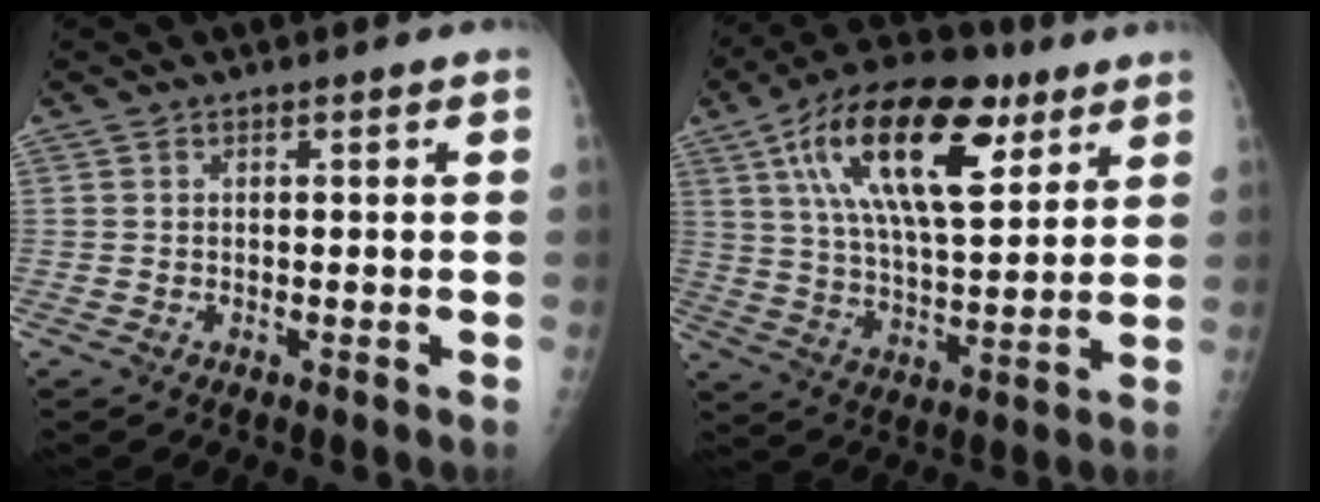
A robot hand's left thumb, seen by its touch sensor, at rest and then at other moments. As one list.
[{"total": 22.0, "force": [9.8, 9.8, 17.1], "torque": [-0.273, -0.018, 0.165]}]